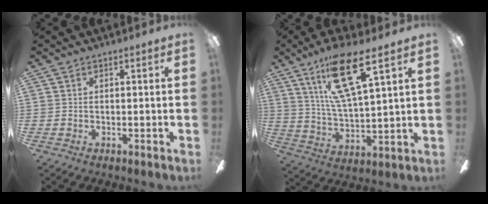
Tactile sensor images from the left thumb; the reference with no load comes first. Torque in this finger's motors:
{"motor_torque": [1.42, 1.46, 1.82, -0.95, 0.49]}